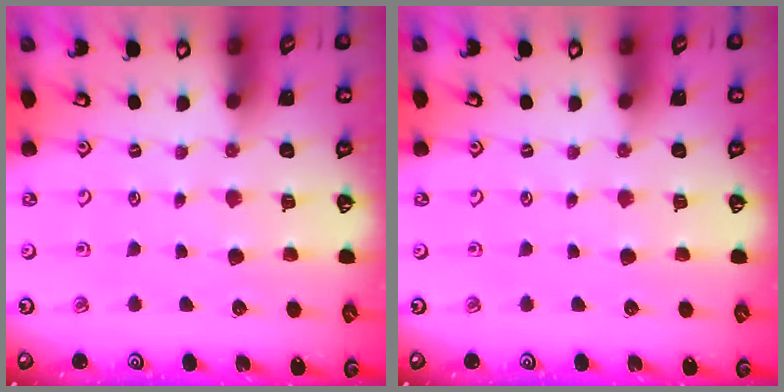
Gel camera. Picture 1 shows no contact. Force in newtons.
{"total": 0.0}